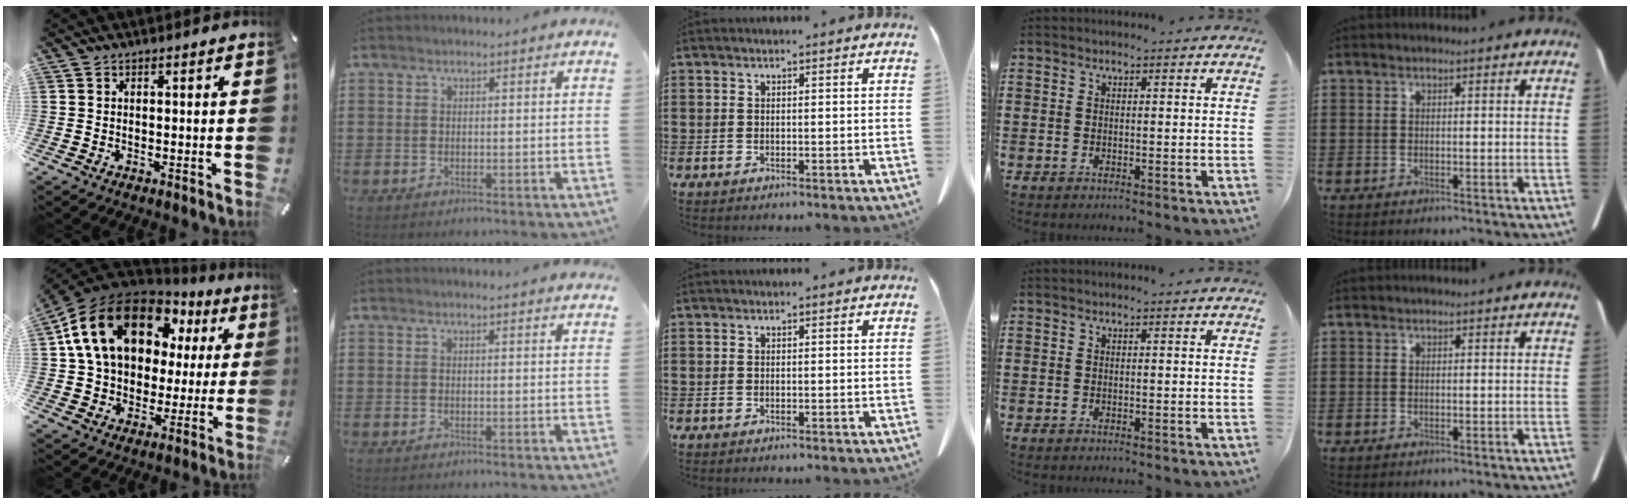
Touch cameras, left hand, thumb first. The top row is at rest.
{"thumb": {"total": 19.9, "force": [8.0, 14.3, 11.4], "torque": [-0.228, -0.021, 0.148]}, "index": {"total": 1.1, "force": [1.0, -0.1, 0.4], "torque": [-0.009, 0.000, 0.019]}}